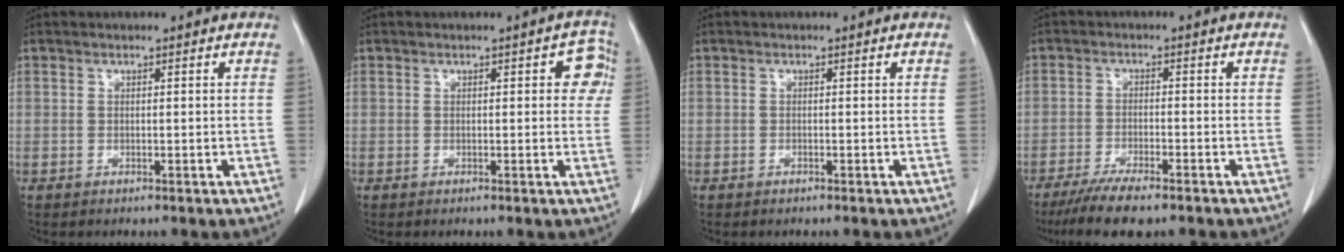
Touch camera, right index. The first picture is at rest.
{"total": 3.8, "force": [0.9, 1.8, 3.2], "torque": [-0.021, 0.014, 0.004]}
{"total": 0.0}
{"total": 7.2, "force": [-5.6, 1.3, 4.4], "torque": [-0.074, -0.016, -0.094]}